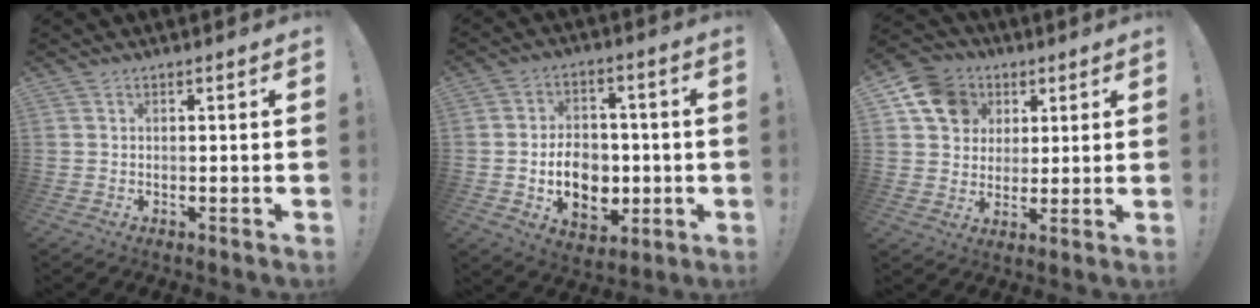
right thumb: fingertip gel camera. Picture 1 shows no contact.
{"total": 12.6, "force": [-2.2, 9.8, 7.6], "torque": [-0.126, 0.009, -0.032]}
{"total": 12.8, "force": [5.1, 10.7, 4.8], "torque": [-0.065, -0.019, 0.103]}